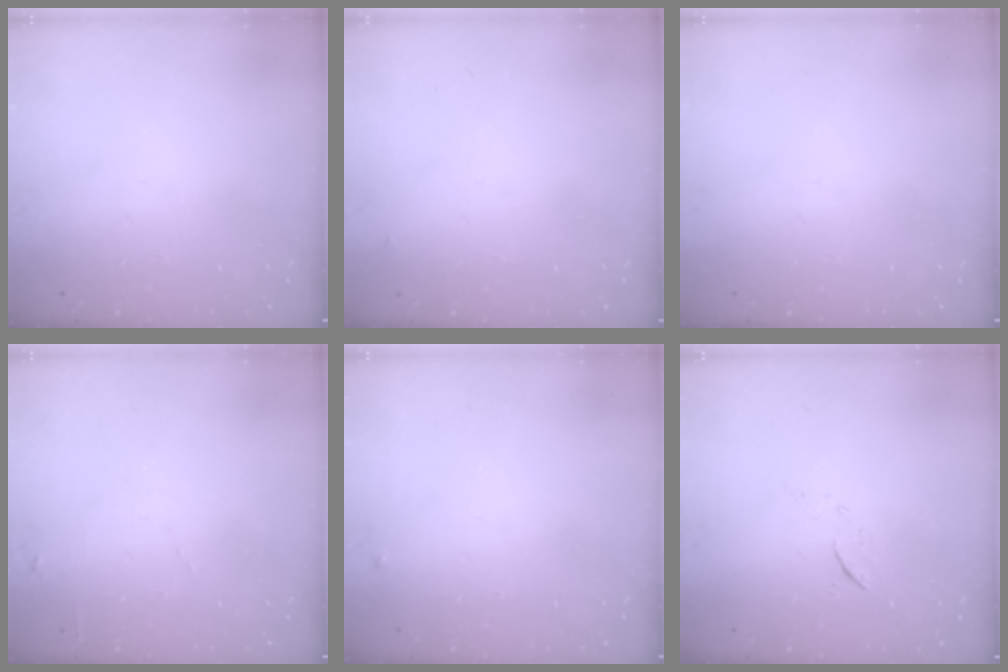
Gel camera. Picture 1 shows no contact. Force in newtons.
{"total": 2.8, "press": 2.8, "slide": 0.4}
{"total": 0.0}
{"total": 4.6, "press": 4.6, "slide": 0.6}
{"total": 3.5, "press": 3.4, "slide": 0.5}
{"total": 5.3, "press": 5.3, "slide": 0.6}